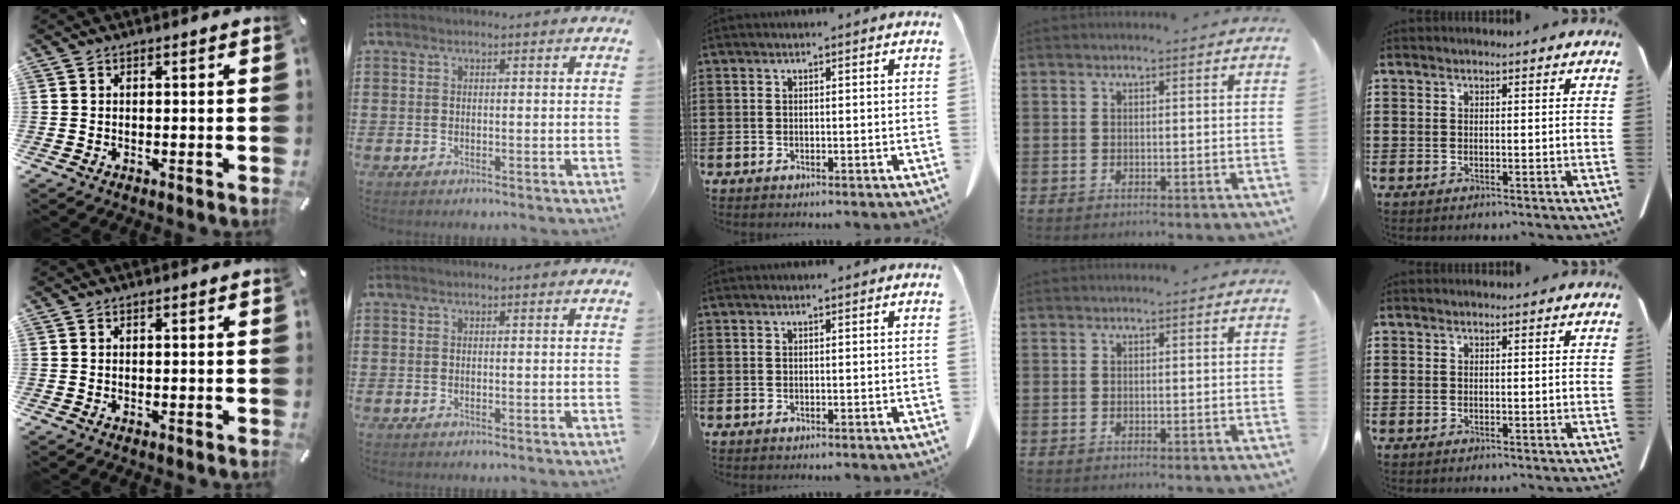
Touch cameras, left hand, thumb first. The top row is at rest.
{}